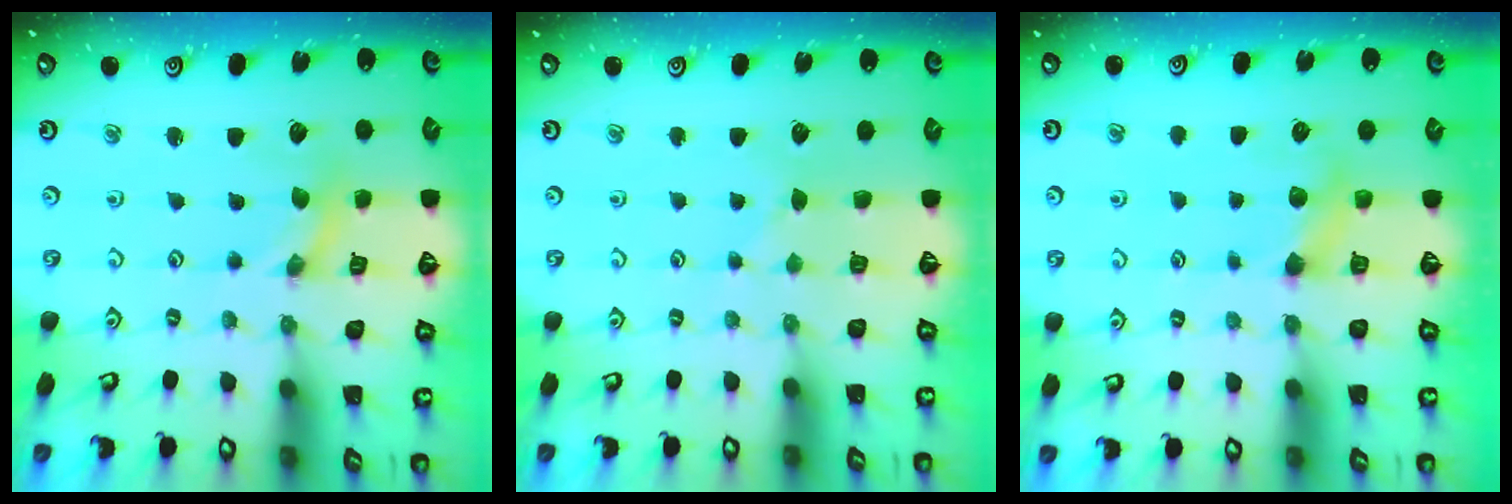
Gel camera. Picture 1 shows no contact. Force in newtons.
{"total": 2.5, "press": 2.5, "slide": 0.4}
{"total": 4.4, "press": 4.3, "slide": 0.8}